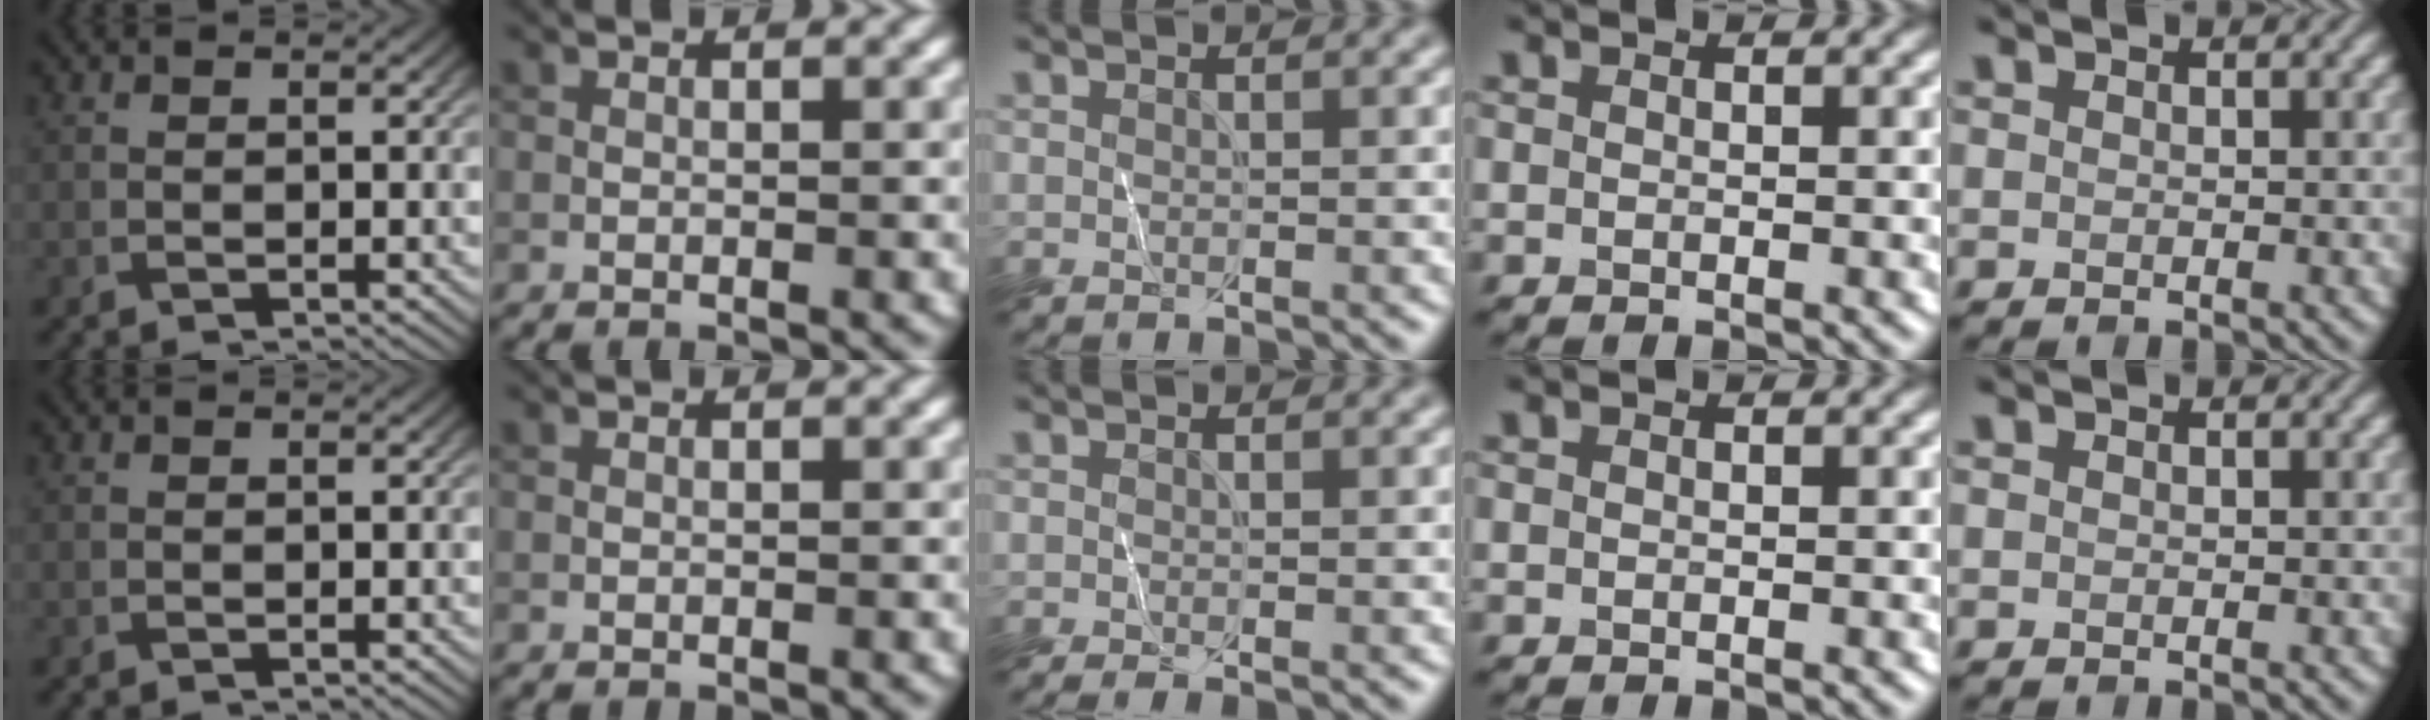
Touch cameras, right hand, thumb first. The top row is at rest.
{"middle": {"total": 0.7, "force": [-0.3, 0.2, 0.7], "torque": [-0.014, -0.003, -0.008]}}